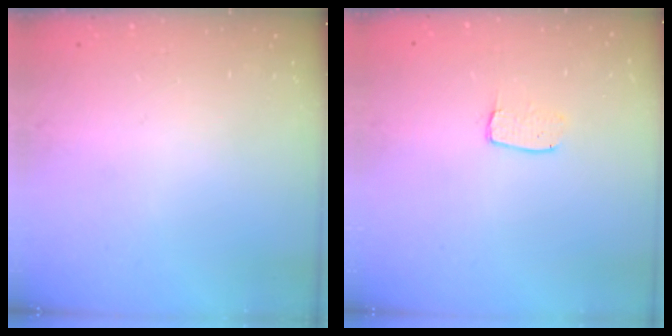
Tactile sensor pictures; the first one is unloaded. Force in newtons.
{"total": 3.6, "press": 3.6, "slide": 0.2}